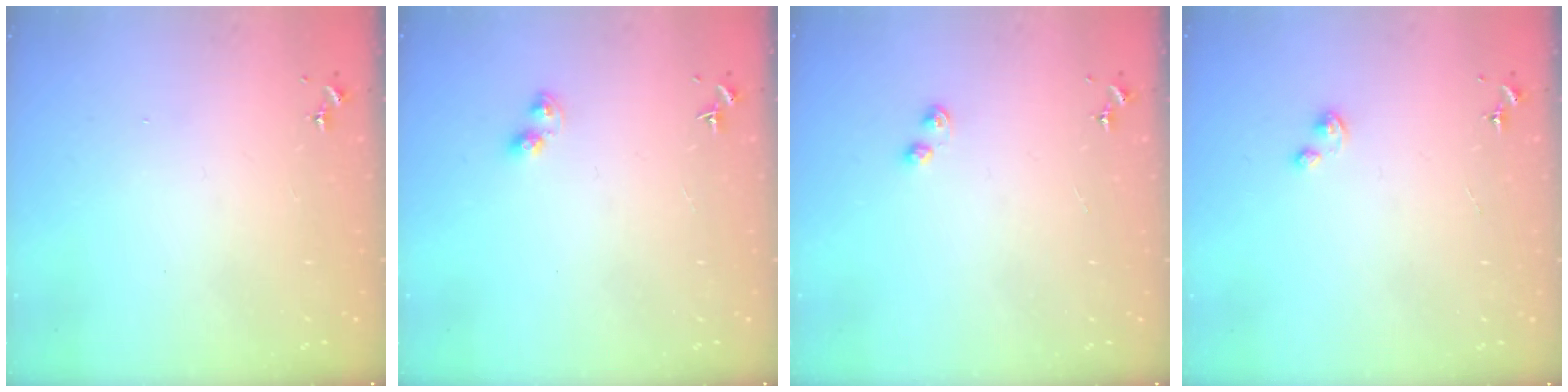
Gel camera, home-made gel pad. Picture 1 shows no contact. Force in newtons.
{"total": 3.3, "press": 3.3, "slide": 0.4}
{"total": 3.0, "press": 2.9, "slide": 0.6}
{"total": 2.1, "press": 2.0, "slide": 0.5}